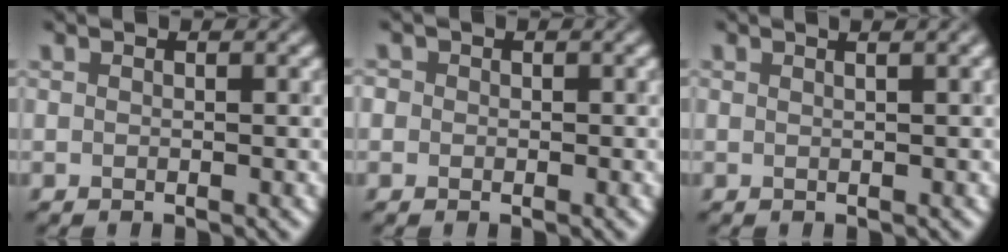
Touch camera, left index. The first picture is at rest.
{"total": 1.2, "force": [0.1, 1.2, 0.2], "torque": [0.013, 0.006, -0.009]}
{"total": 2.2, "force": [1.0, 0.7, 1.8], "torque": [-0.012, 0.006, 0.006]}